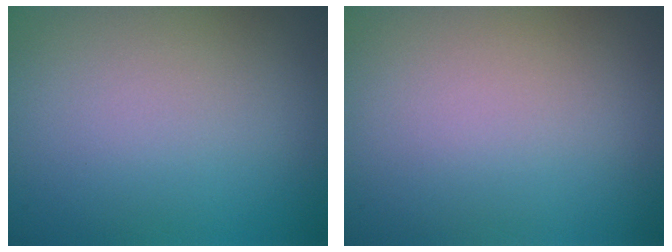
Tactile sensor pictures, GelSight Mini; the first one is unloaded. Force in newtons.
{"total": 0.0}